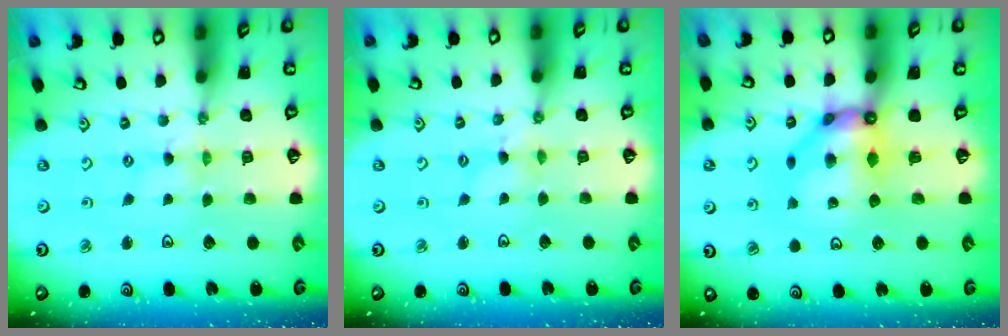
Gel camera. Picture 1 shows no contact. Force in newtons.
{"total": 1.7, "press": 1.7, "slide": 0.3}
{"total": 10.4, "press": 10.4, "slide": 0.8}